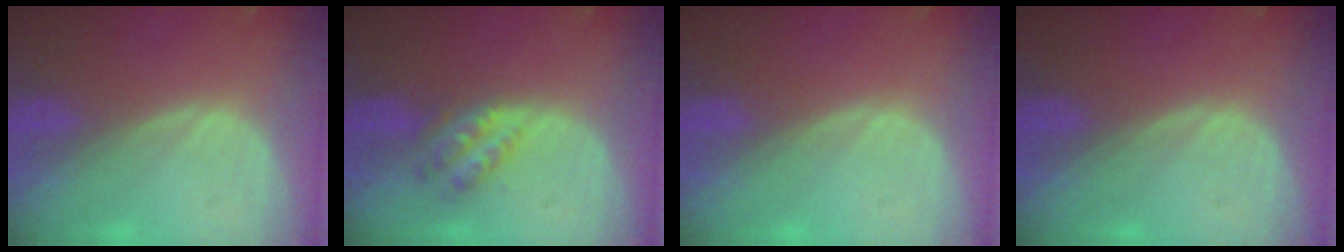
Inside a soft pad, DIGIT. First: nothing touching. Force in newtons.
{"total": 4.7, "press": 4.2, "slide": 2.1}
{"total": 0.0}
{"total": 0.0}